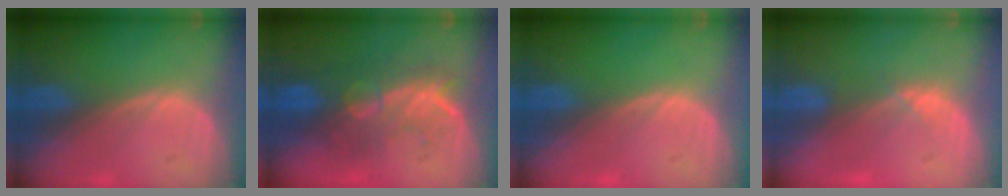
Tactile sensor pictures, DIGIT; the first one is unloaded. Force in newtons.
{"total": 9.4, "press": 8.7, "slide": 3.4}
{"total": 0.0}
{"total": 1.4, "press": 1.2, "slide": 0.7}